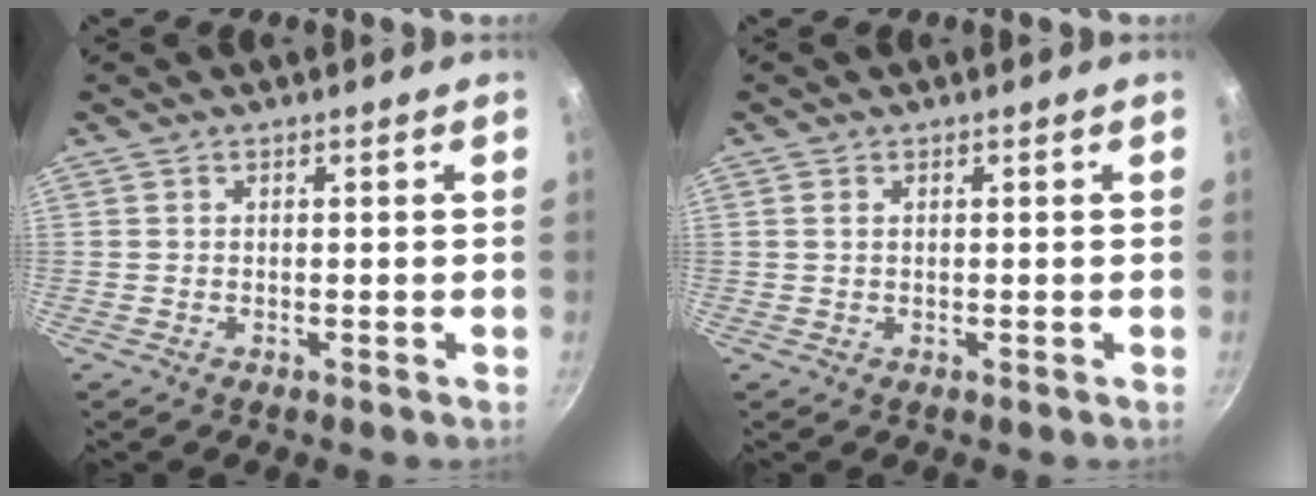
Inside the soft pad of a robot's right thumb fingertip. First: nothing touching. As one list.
[{"total": 0.8, "force": [0.3, 0.5, 0.6], "torque": [-0.012, 0.001, 0.004]}]